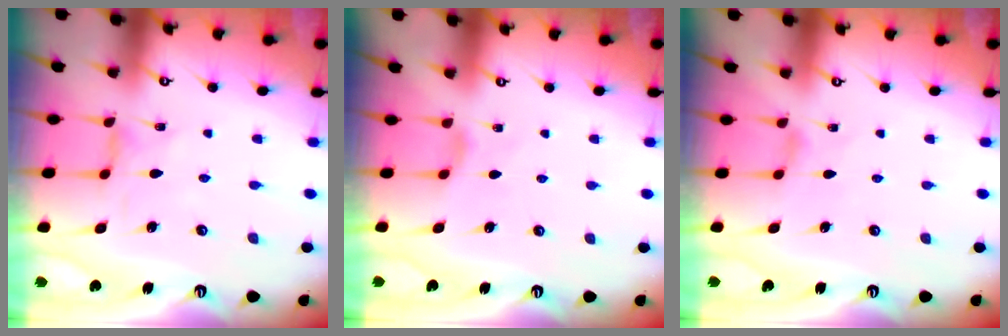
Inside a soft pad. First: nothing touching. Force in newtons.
{"total": 2.0, "press": 2.0, "slide": 0.4}
{"total": 0.0}